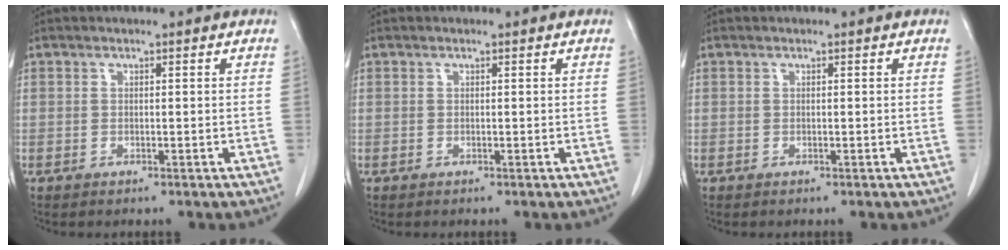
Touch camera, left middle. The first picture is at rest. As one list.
[{"total": 0.0}, {"total": 0.0}]